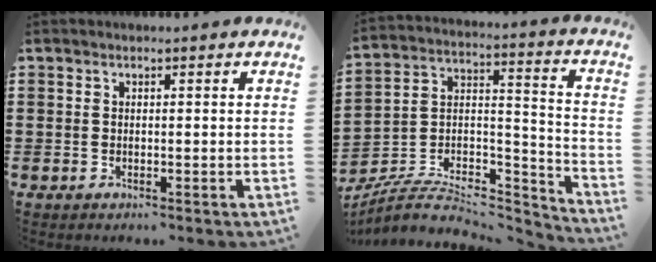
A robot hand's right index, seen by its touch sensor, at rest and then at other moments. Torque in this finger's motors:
{"motor_torque": [-0.93, 0.17, -0.85, -0.21]}